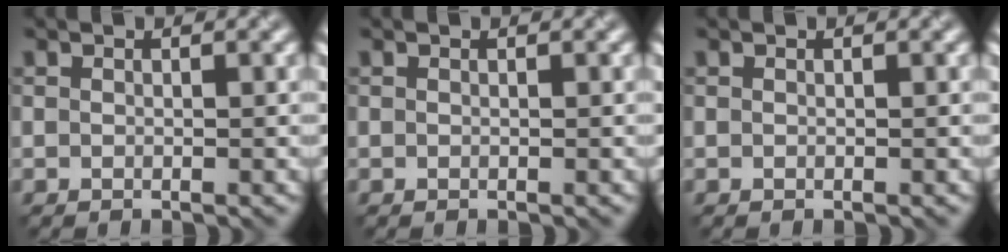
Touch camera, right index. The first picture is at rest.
{"total": 0.0}
{"total": 0.0}